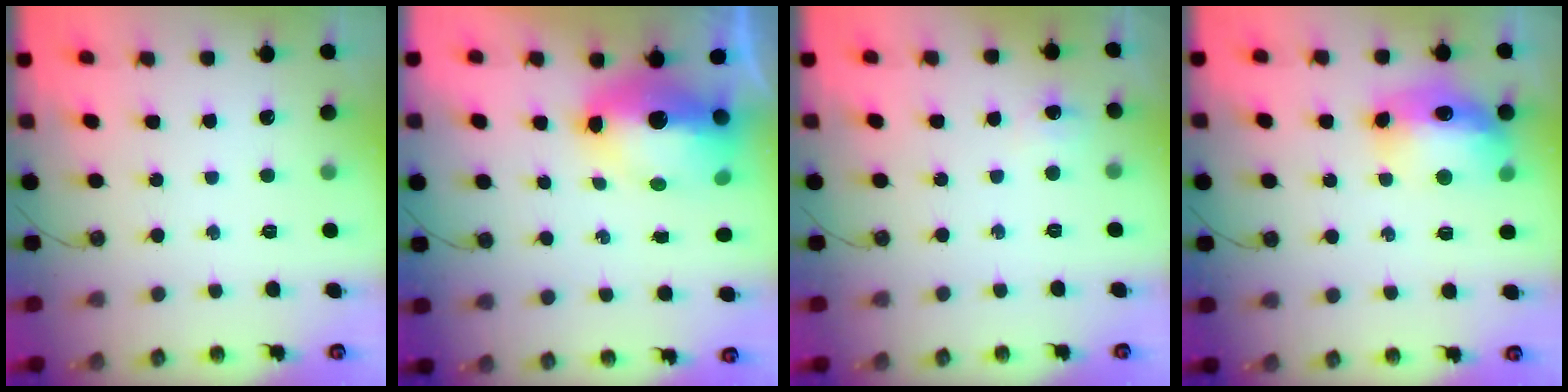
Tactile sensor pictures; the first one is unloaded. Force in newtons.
{"total": 12.5, "press": 12.4, "slide": 1.1}
{"total": 3.9, "press": 3.9, "slide": 0.3}
{"total": 15.0, "press": 14.9, "slide": 1.5}